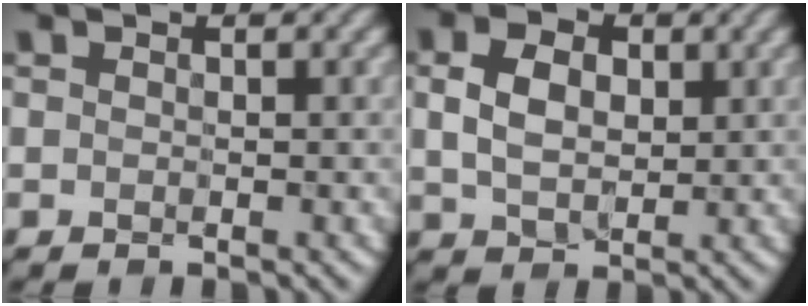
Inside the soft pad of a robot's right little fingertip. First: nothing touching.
{"total": 4.0, "force": [0.5, 2.7, 2.9], "torque": [-0.060, 0.000, 0.005]}